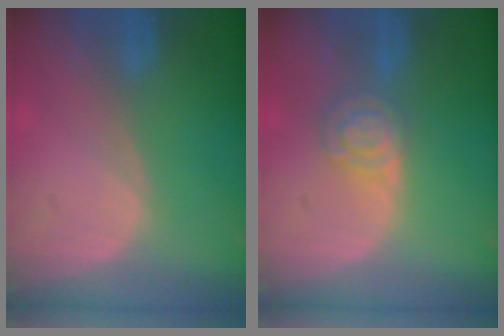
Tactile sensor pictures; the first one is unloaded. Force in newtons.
{"total": 5.3, "press": 4.6, "slide": 2.5}